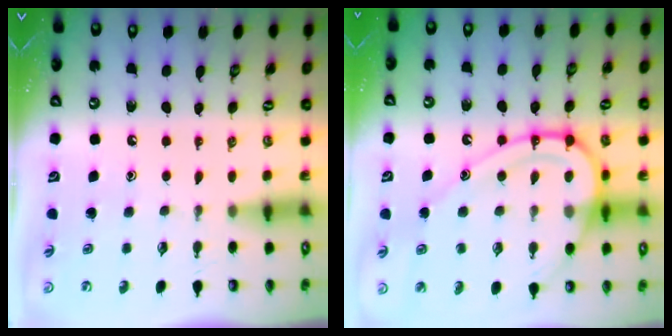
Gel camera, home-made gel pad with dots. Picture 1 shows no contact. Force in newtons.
{"total": 15.0, "press": 14.9, "slide": 1.7}